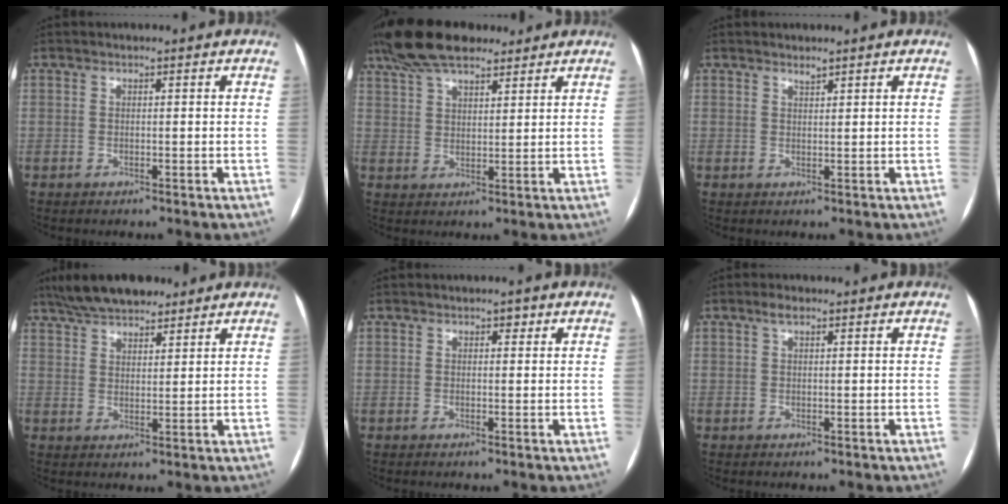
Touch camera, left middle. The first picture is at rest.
{"total": 12.5, "force": [9.8, 4.2, 6.6], "torque": [-0.129, 0.044, 0.174]}
{"total": 0.9, "force": [0.8, 0.0, 0.3], "torque": [-0.008, -0.001, 0.017]}
{"total": 10.5, "force": [8.6, 3.3, 5.0], "torque": [-0.086, 0.031, 0.147]}
{"total": 1.1, "force": [0.7, 0.6, 0.6], "torque": [-0.006, 0.005, 0.007]}
{"total": 1.4, "force": [0.9, 0.4, 1.0], "torque": [-0.020, 0.009, 0.016]}